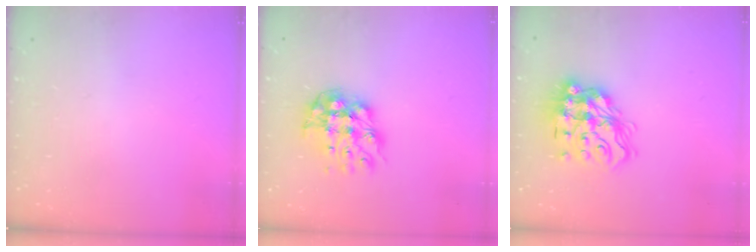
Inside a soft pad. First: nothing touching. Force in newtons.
{"total": 12.6, "press": 12.6, "slide": 0.9}
{"total": 17.4, "press": 17.3, "slide": 1.7}